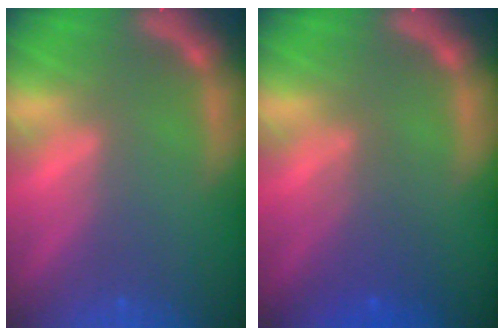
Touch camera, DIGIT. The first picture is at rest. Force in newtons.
{"total": 3.0}